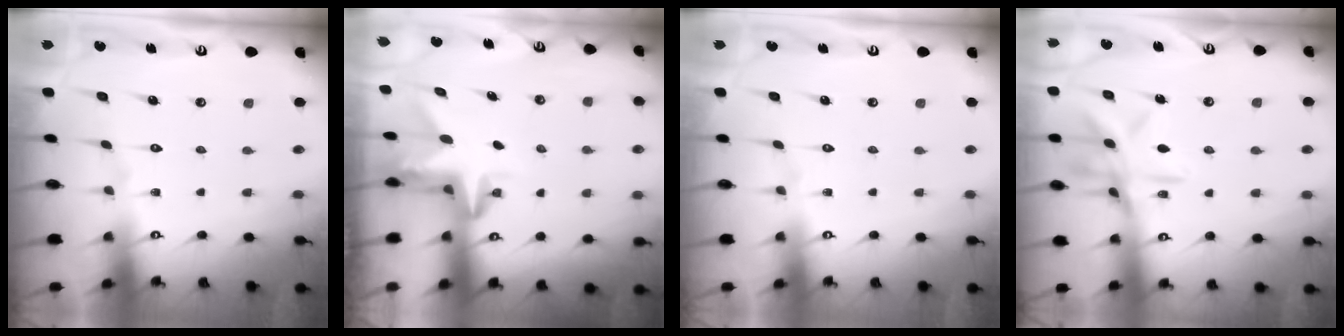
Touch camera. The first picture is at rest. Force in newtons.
{"total": 2.9, "press": 2.9, "slide": 0.2}
{"total": 0.0}
{"total": 12.4, "press": 12.4, "slide": 0.8}